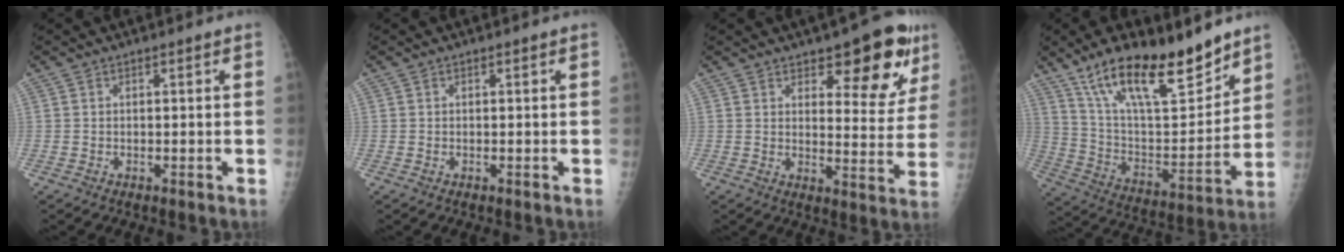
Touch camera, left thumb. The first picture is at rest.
{"total": 0.0}
{"total": 13.2, "force": [7.5, 5.3, 9.5], "torque": [-0.070, -0.040, 0.100]}
{"total": 23.2, "force": [16.1, 7.7, 14.9], "torque": [-0.212, -0.067, 0.282]}